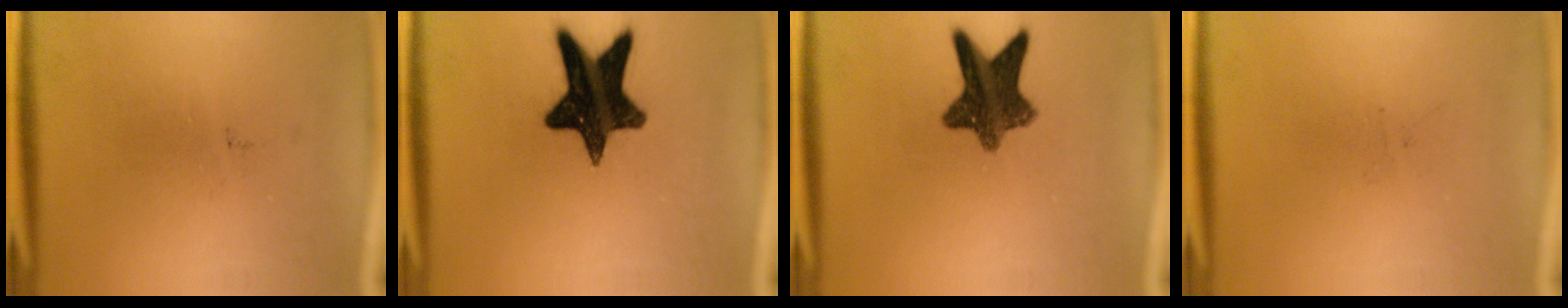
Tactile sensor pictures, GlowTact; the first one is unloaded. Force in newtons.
{"total": 15.6}
{"total": 10.0}
{"total": 0.0}